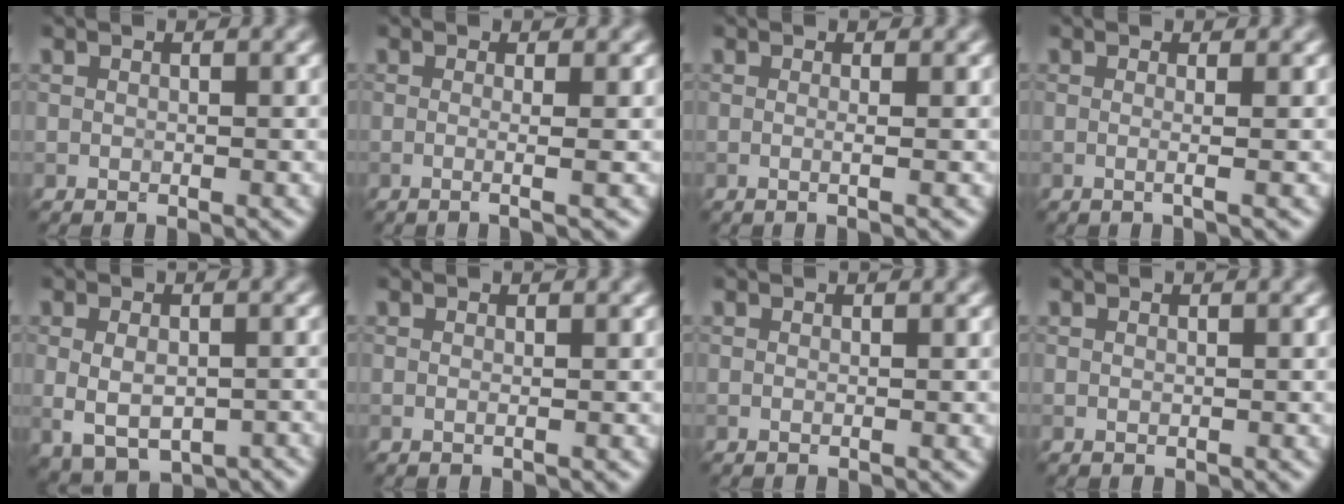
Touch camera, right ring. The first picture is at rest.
{"total": 3.2, "force": [0.4, 1.5, 2.8], "torque": [-0.017, 0.003, -0.027]}
{"total": 2.3, "force": [0.5, 1.1, 1.9], "torque": [-0.008, -0.003, -0.020]}
{"total": 2.5, "force": [0.4, 1.2, 2.1], "torque": [-0.012, 0.000, -0.027]}
{"total": 5.4, "force": [-1.4, 3.4, 3.9], "torque": [-0.072, -0.024, -0.010]}
{"total": 0.6, "force": [0.2, 0.3, 0.6], "torque": [-0.008, -0.012, -0.008]}
{"total": 0.6, "force": [0.0, 0.1, 0.6], "torque": [-0.010, -0.007, -0.005]}
{"total": 0.0}